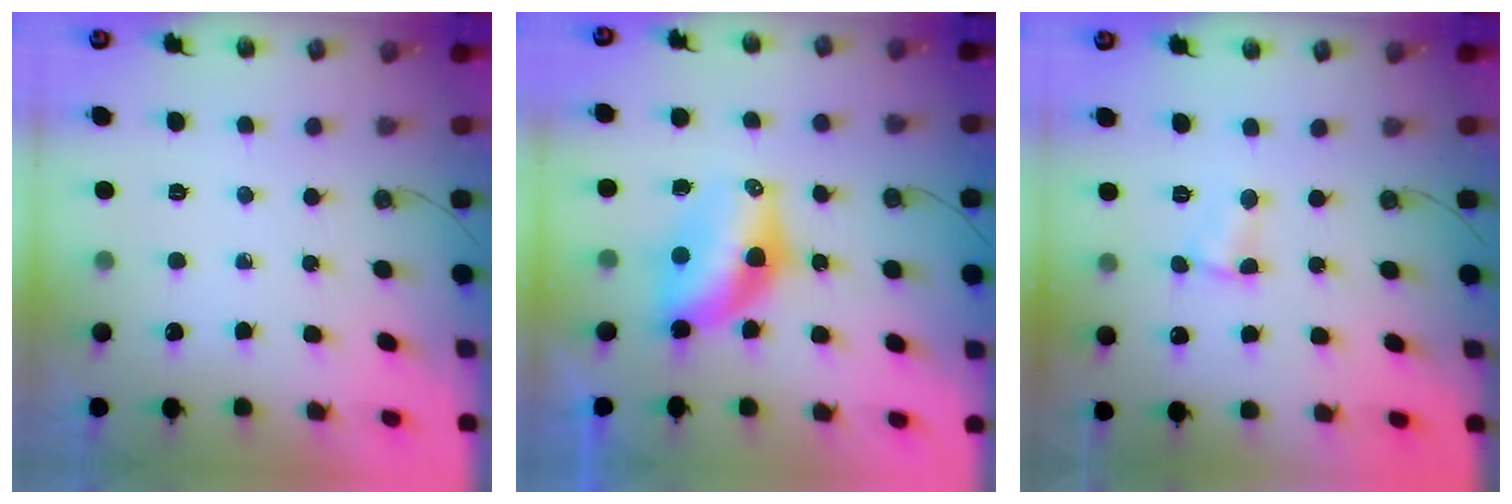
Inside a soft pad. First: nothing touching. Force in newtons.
{"total": 8.6, "press": 8.6, "slide": 0.4}
{"total": 1.9, "press": 1.9, "slide": 0.3}